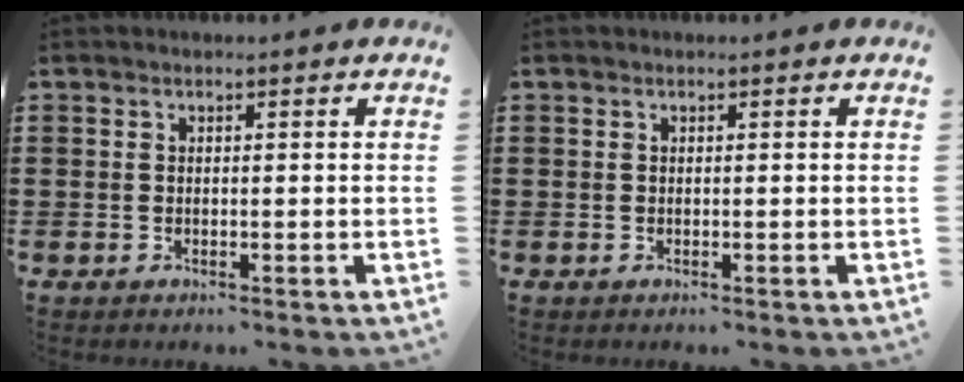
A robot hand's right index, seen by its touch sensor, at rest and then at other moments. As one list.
[{"total": 0.0}]